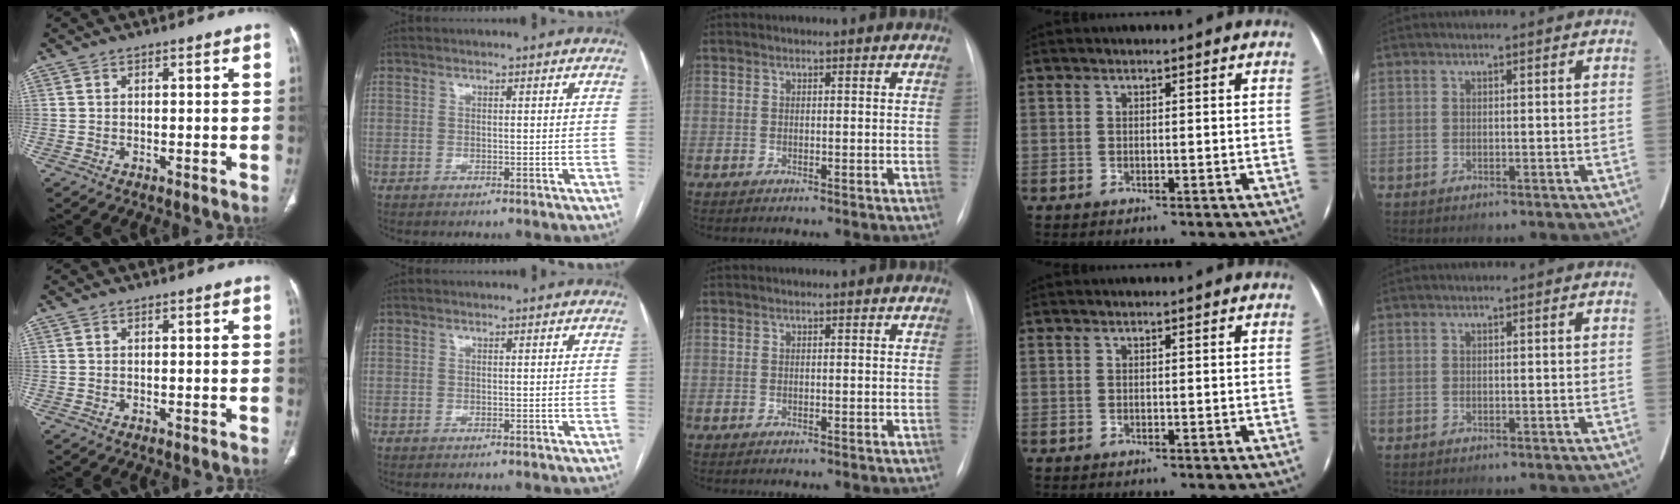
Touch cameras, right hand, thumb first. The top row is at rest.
{}